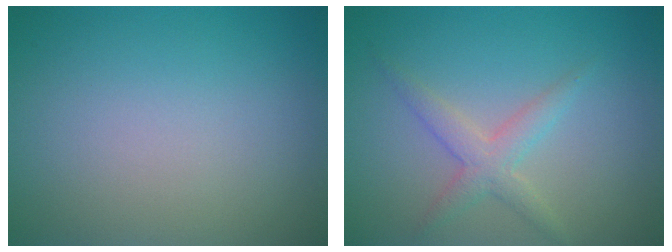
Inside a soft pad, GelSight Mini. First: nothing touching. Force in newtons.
{"total": 2.4, "press": 2.4, "slide": 0.1}